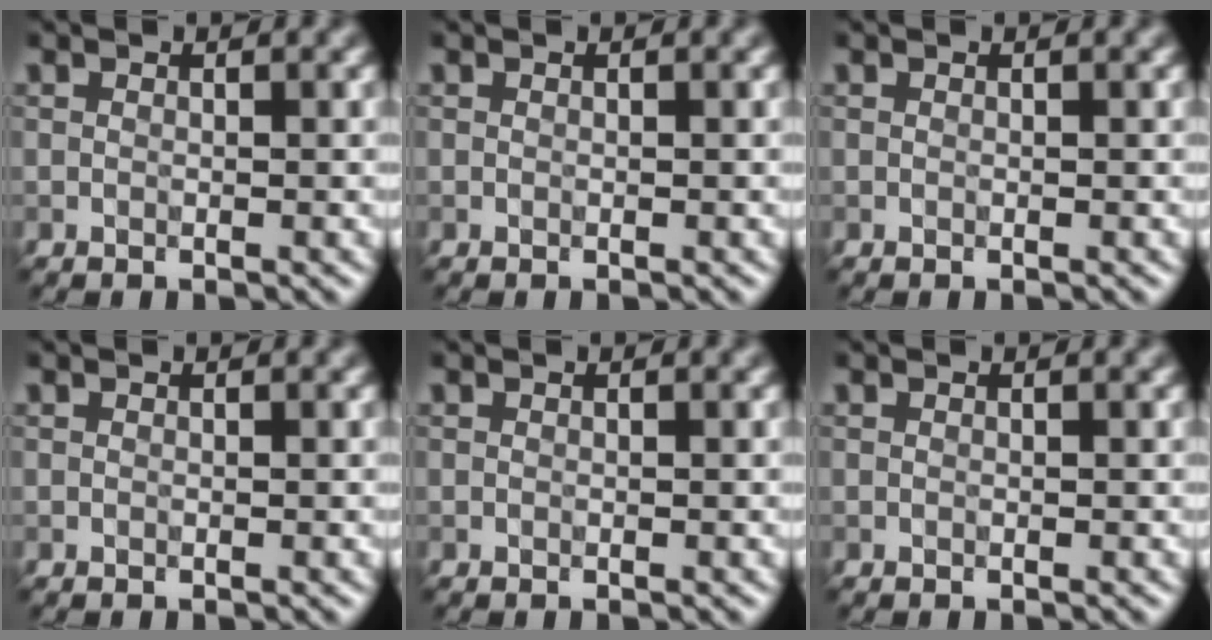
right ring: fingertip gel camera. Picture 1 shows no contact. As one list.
[{"total": 0.0}, {"total": 0.0}, {"total": 0.0}, {"total": 0.0}, {"total": 0.0}]